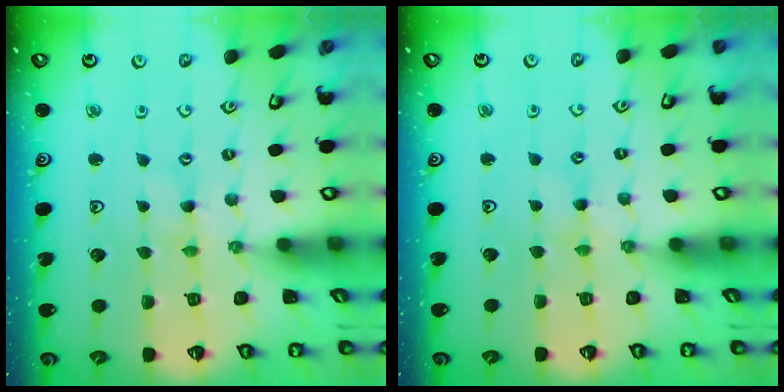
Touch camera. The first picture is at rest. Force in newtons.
{"total": 1.3, "press": 1.2, "slide": 0.3}